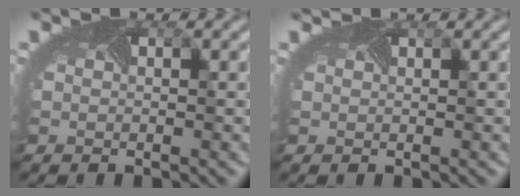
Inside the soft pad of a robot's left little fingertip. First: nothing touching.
{"total": 1.2, "force": [1.2, -0.2, 0.1], "torque": [-0.008, -0.001, 0.014]}